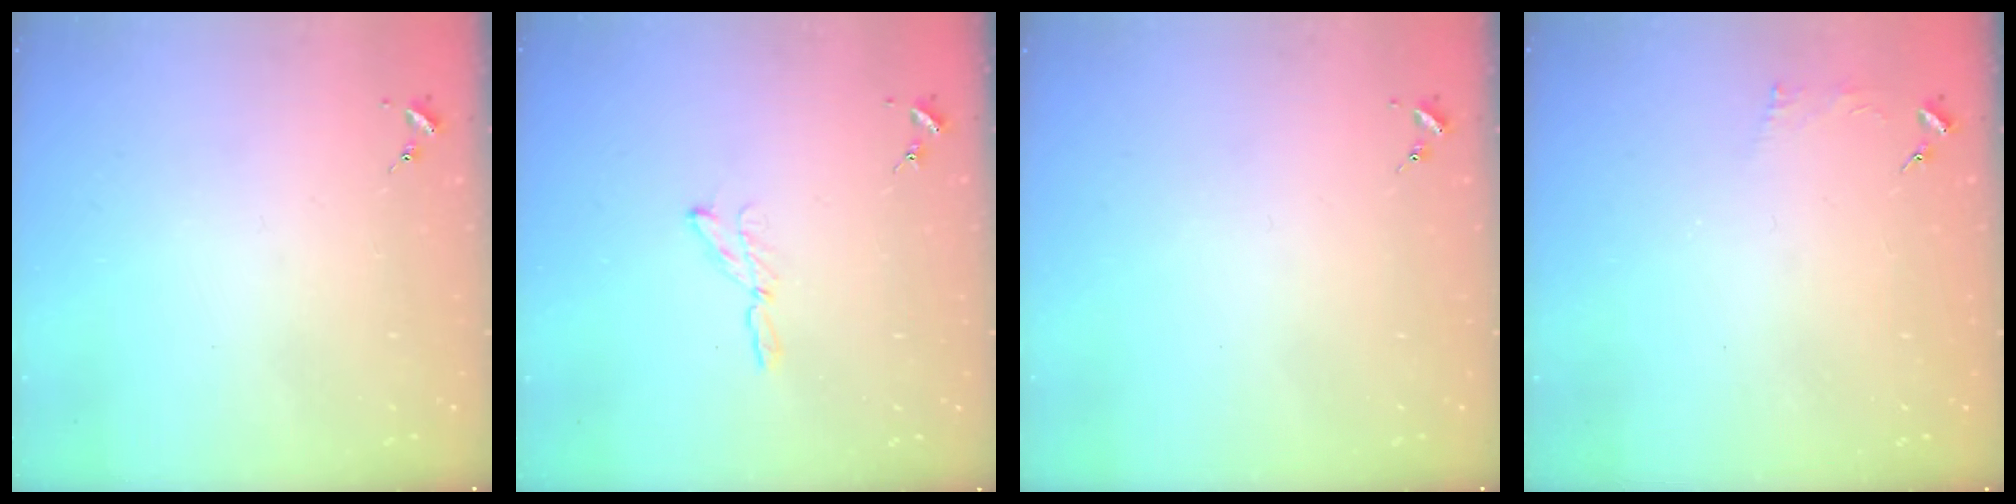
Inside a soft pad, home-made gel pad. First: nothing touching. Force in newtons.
{"total": 3.5, "press": 3.4, "slide": 0.4}
{"total": 0.0}
{"total": 2.4, "press": 2.4, "slide": 0.3}